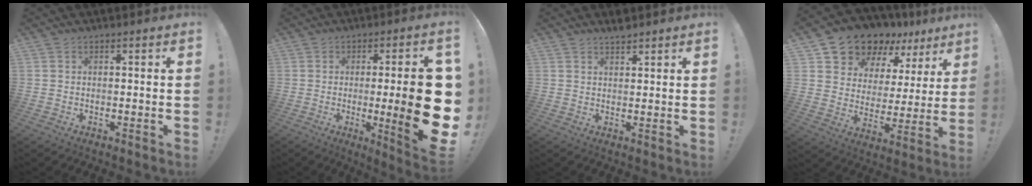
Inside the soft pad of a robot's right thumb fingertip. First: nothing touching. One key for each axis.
{"total": 19.4, "fx": -1.4, "fy": 3.0, "fz": 19.1, "tx": -0.260, "ty": -0.013, "tz": -0.013}
{"total": 2.4, "fx": 2.2, "fy": 0.2, "fz": 0.9, "tx": -0.010, "ty": -0.014, "tz": 0.037}
{"total": 12.4, "fx": 10.7, "fy": 5.7, "fz": 2.3, "tx": -0.053, "ty": -0.094, "tz": 0.194}